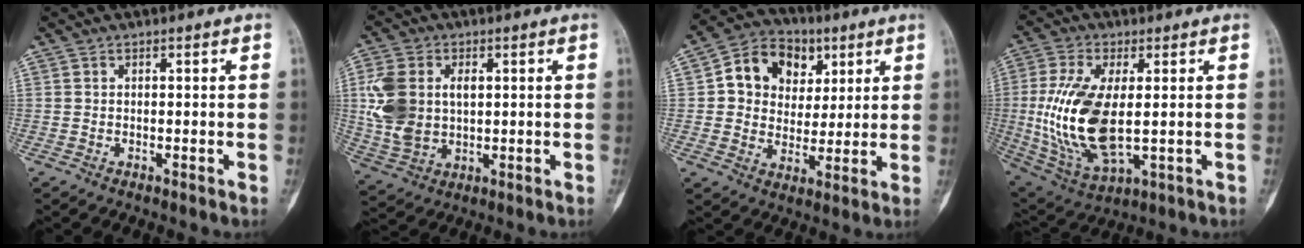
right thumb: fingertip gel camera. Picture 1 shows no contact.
{"total": 12.1, "force": [1.6, 8.1, 8.8], "torque": [-0.181, 0.004, 0.037]}
{"total": 13.2, "force": [4.3, 10.9, 6.2], "torque": [-0.058, 0.000, 0.070]}
{"total": 16.9, "force": [-0.3, 7.4, 15.2], "torque": [-0.321, -0.011, 0.010]}